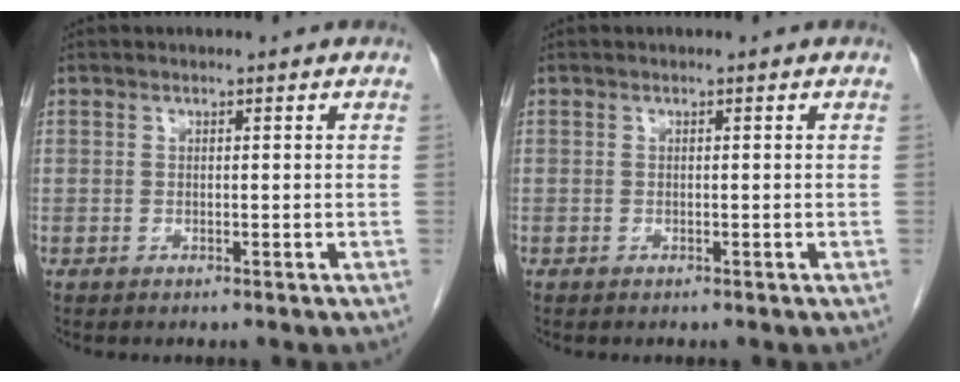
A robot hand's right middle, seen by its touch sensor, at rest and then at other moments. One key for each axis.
{"total": 0.0}